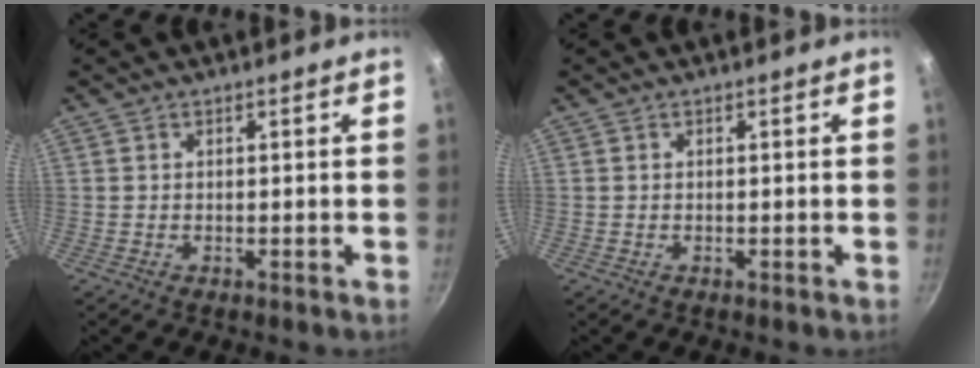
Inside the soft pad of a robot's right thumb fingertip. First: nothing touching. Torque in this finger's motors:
{"motor_torque": [-0.20, 0.19, -0.26, 0.26, 0.00]}